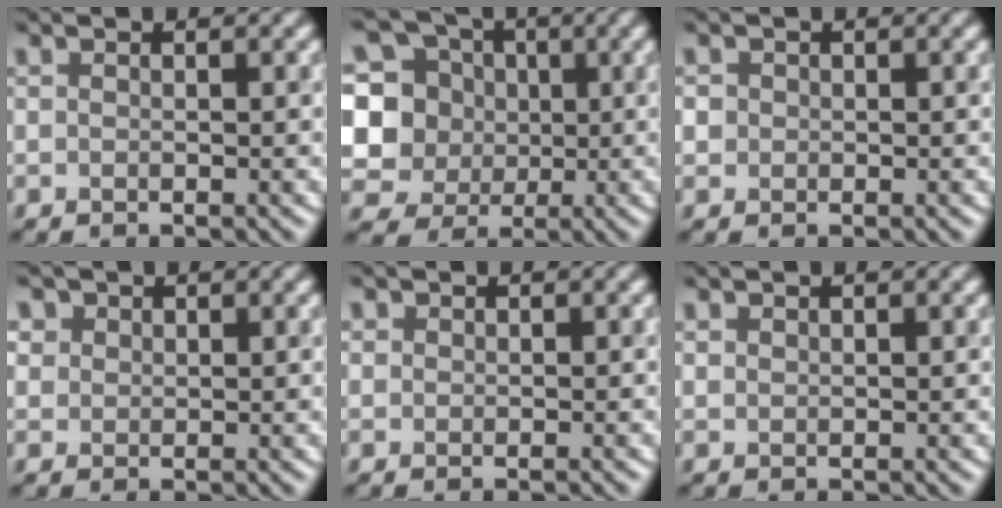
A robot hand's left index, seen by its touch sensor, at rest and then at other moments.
{"total": 11.8, "force": [1.8, 11.0, 3.7], "torque": [-0.128, 0.025, 0.029]}
{"total": 1.8, "force": [0.5, 1.6, 0.5], "torque": [0.007, 0.010, -0.006]}
{"total": 2.3, "force": [1.4, 1.7, 0.5], "torque": [-0.019, 0.006, 0.028]}
{"total": 0.5, "force": [0.2, 0.5, 0.0], "torque": [0.007, -0.005, 0.003]}
{"total": 0.6, "force": [0.5, 0.3, 0.0], "torque": [-0.001, 0.000, 0.010]}